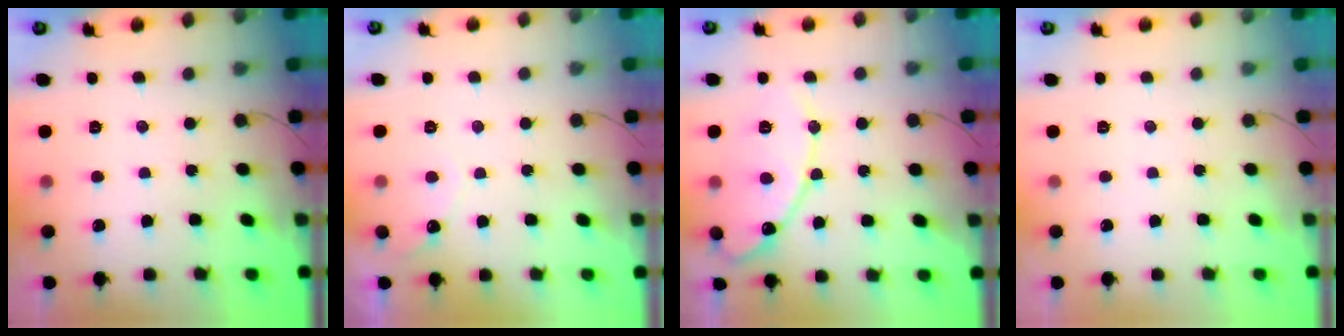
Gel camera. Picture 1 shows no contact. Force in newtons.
{"total": 3.8, "press": 3.8, "slide": 0.2}
{"total": 13.9, "press": 13.9, "slide": 0.9}
{"total": 0.0}